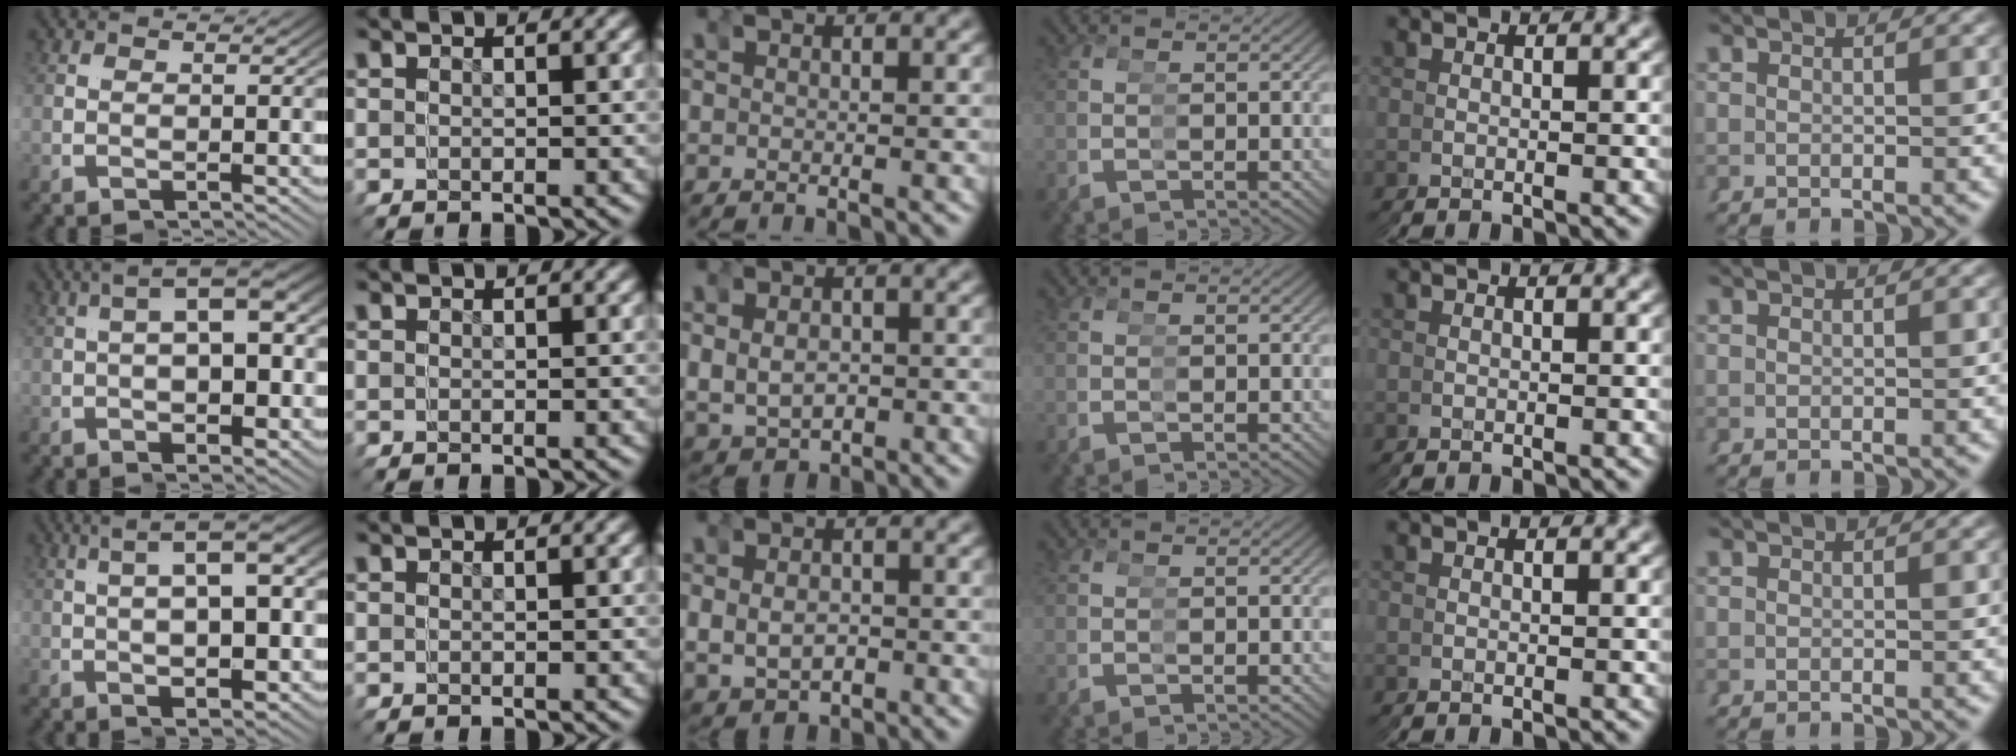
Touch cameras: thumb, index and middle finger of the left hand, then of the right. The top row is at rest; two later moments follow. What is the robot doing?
{"motion": "grasp_and_lifting", "object": "bandage"}